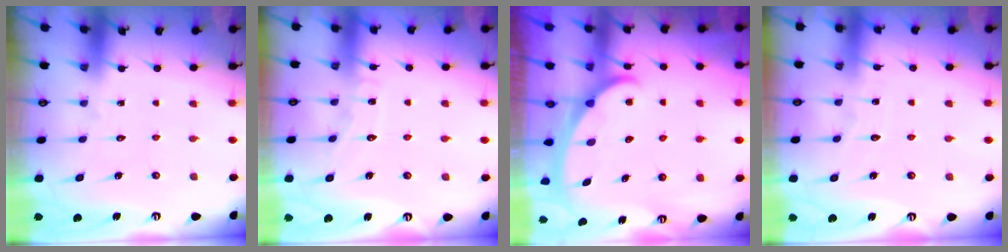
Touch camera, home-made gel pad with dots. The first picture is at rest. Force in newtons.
{"total": 5.3, "press": 5.2, "slide": 0.5}
{"total": 2.5, "press": 2.5, "slide": 0.3}
{"total": 2.8, "press": 2.8, "slide": 0.3}